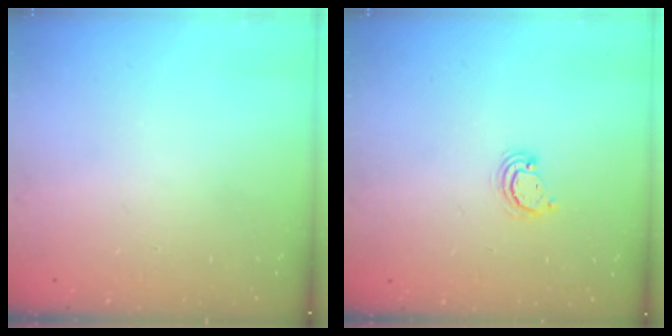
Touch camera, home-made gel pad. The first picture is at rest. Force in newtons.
{"total": 3.0, "press": 3.0, "slide": 0.2}